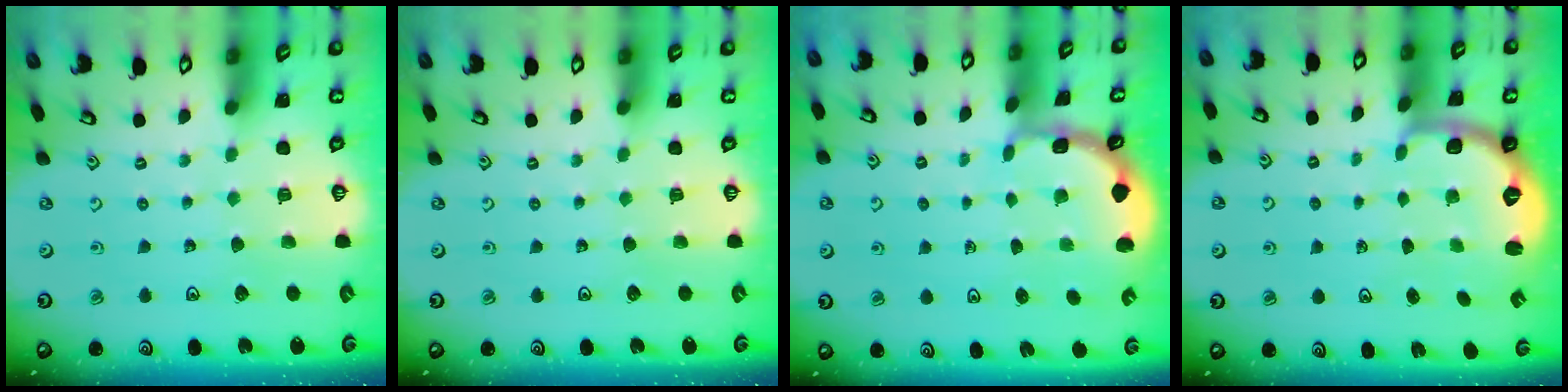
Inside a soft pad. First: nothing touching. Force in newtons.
{"total": 0.0}
{"total": 2.0, "press": 2.0, "slide": 0.3}
{"total": 2.6, "press": 1.6, "slide": 2.1}